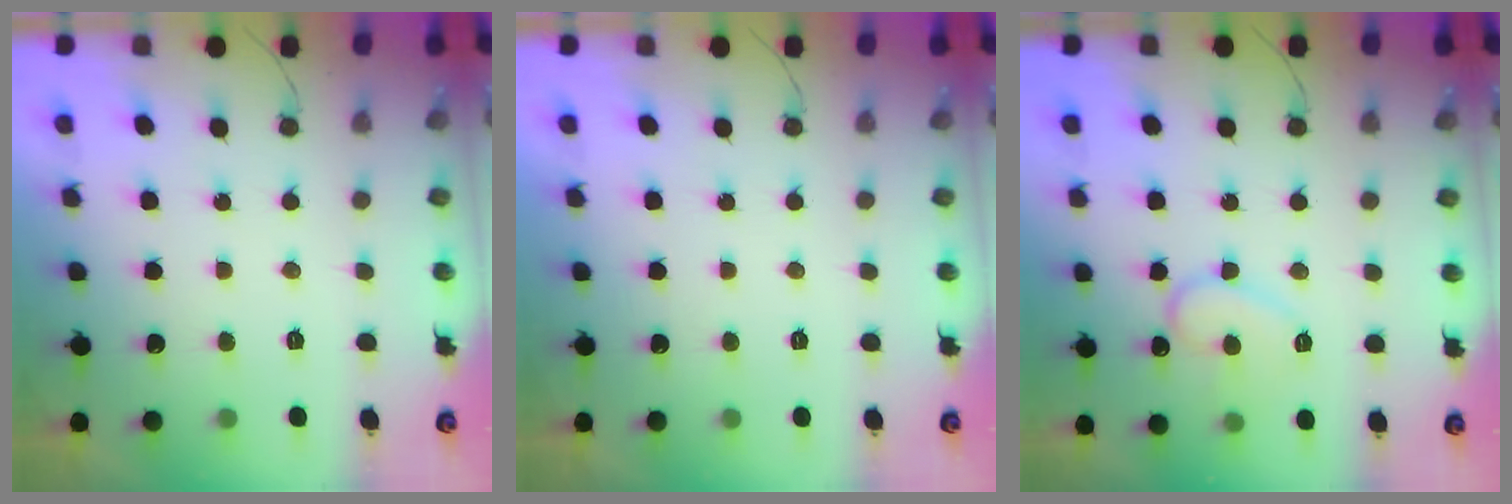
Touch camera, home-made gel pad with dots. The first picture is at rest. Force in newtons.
{"total": 1.8, "press": 1.8, "slide": 0.1}
{"total": 10.4, "press": 10.4, "slide": 0.9}